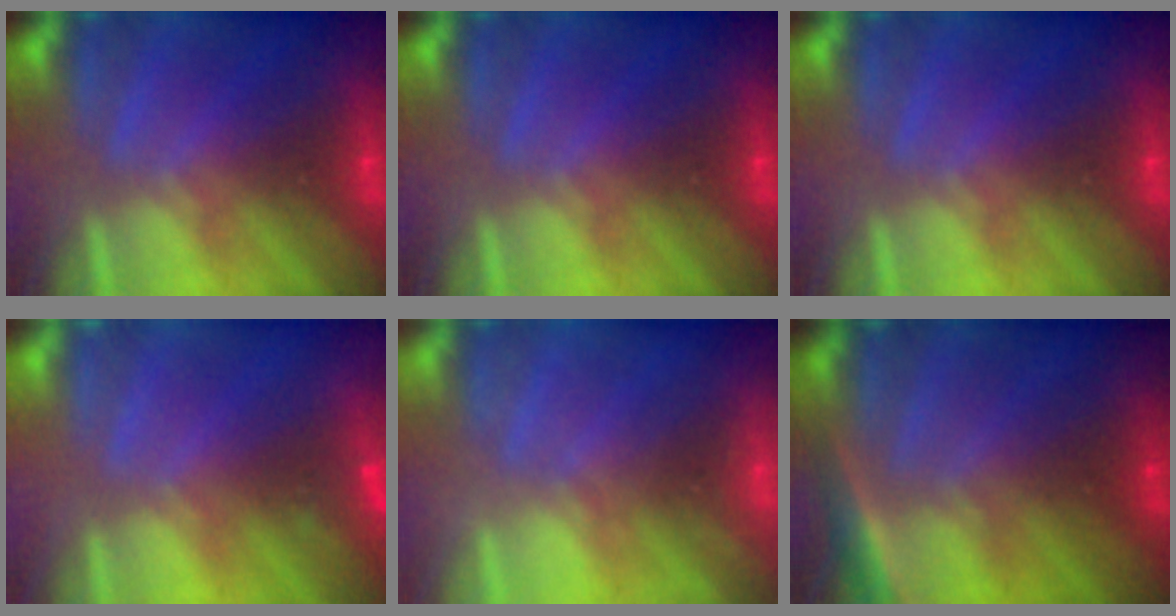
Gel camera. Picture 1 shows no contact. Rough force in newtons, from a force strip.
{"total": 0.0}
{"total": 0.0}
{"total": 3.5}
{"total": 2.4}
{"total": 2.9}